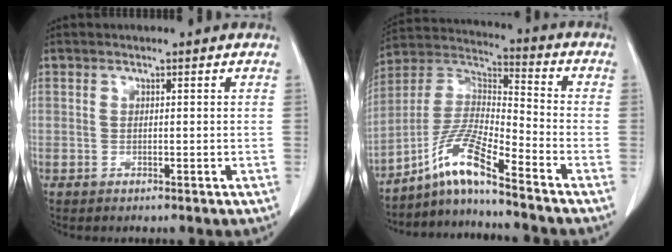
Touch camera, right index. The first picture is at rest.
{"total": 10.2, "force": [-7.7, -0.5, 6.7], "torque": [-0.145, 0.006, -0.147]}